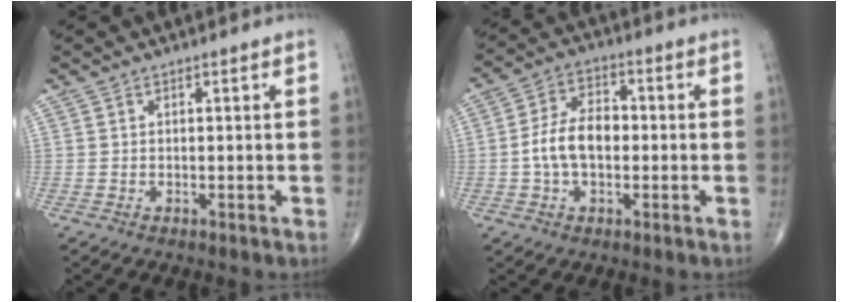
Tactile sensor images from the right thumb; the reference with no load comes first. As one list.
[{"total": 9.0, "force": [-0.9, 5.6, 7.1], "torque": [-0.125, 0.025, -0.025]}]